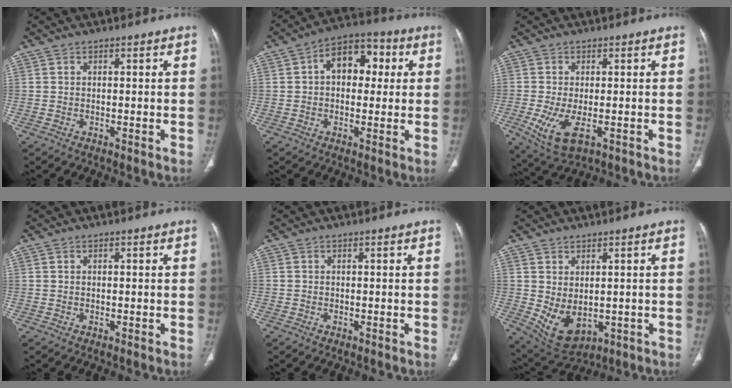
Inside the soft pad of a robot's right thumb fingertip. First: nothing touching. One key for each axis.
{"total": 10.7, "fx": 2.1, "fy": 7.1, "fz": 7.7, "tx": -0.080, "ty": 0.025, "tz": 0.023}
{"total": 7.8, "fx": -2.5, "fy": 3.4, "fz": 6.5, "tx": -0.138, "ty": -0.017, "tz": -0.033}
{"total": 0.0}
{"total": 0.0}
{"total": 8.1, "fx": -0.7, "fy": 5.1, "fz": 6.2, "tx": -0.095, "ty": -0.007, "tz": 0.017}